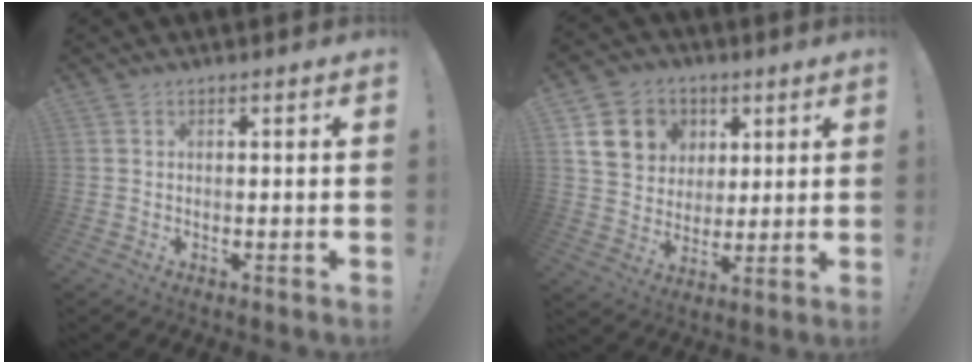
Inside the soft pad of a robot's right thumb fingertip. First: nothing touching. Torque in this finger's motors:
{"motor_torque": [0.22, 0.28, 0.73, 0.45, 0.01]}